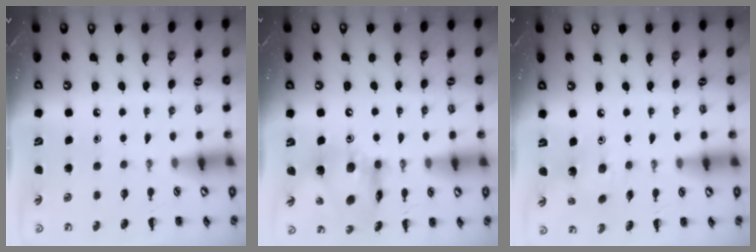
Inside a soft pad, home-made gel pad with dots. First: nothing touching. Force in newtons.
{"total": 15.1, "press": 14.9, "slide": 2.7}
{"total": 2.3, "press": 2.2, "slide": 0.5}